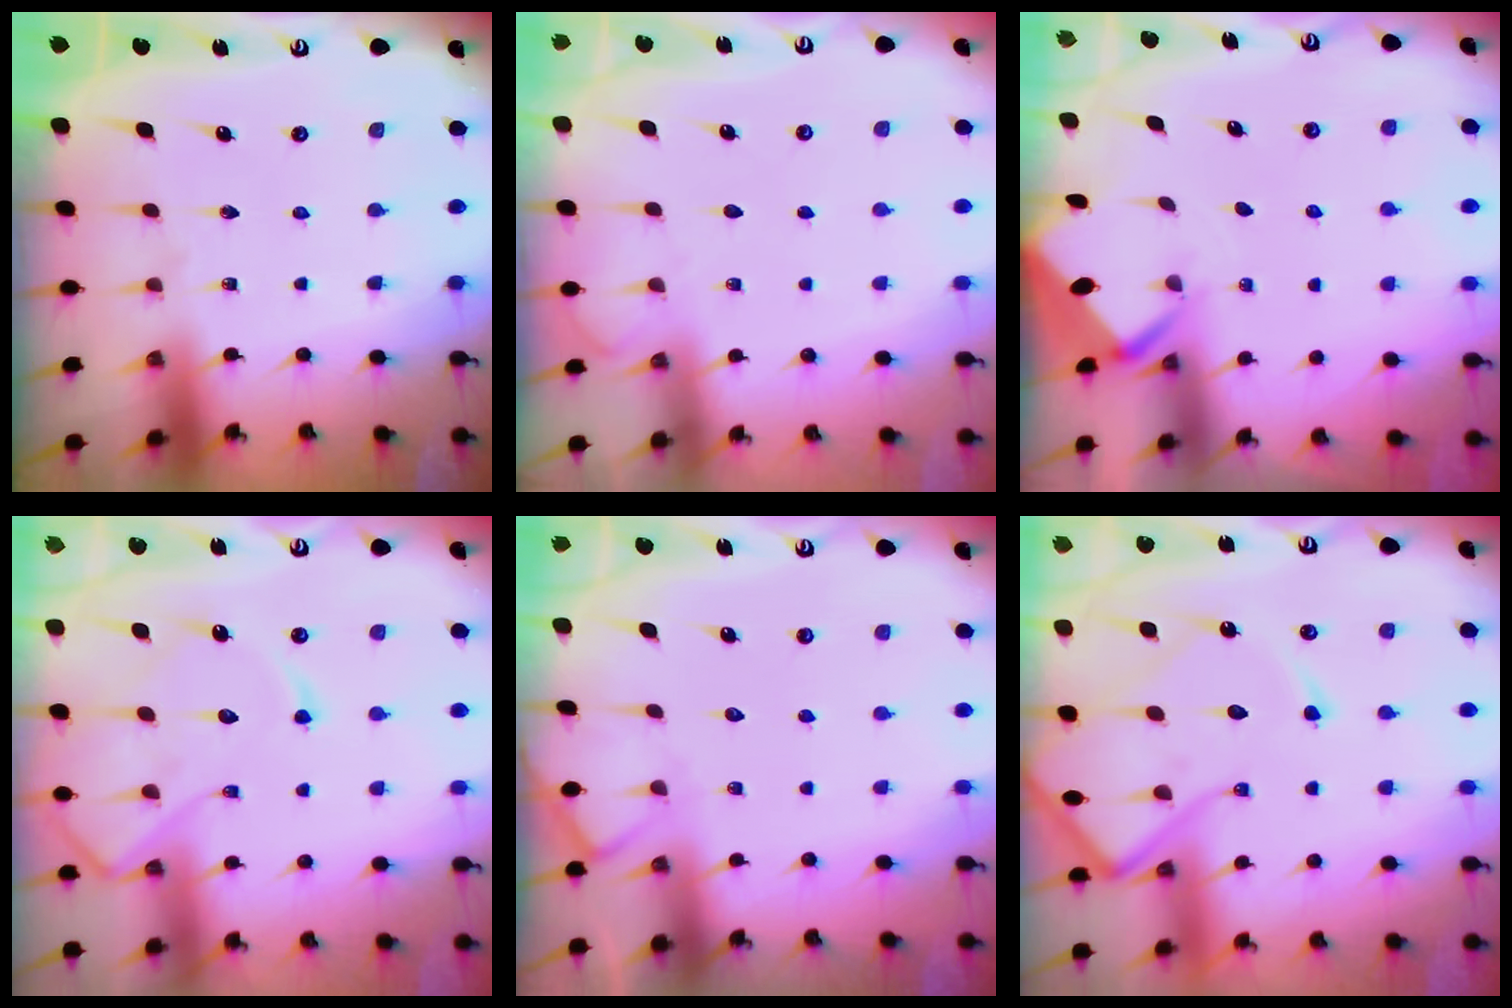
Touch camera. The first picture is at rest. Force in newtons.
{"total": 2.3, "press": 2.3, "slide": 0.3}
{"total": 2.8, "press": 2.8, "slide": 0.2}
{"total": 12.8, "press": 12.8, "slide": 1.2}
{"total": 4.7, "press": 4.7, "slide": 0.6}
{"total": 15.7, "press": 15.6, "slide": 1.4}